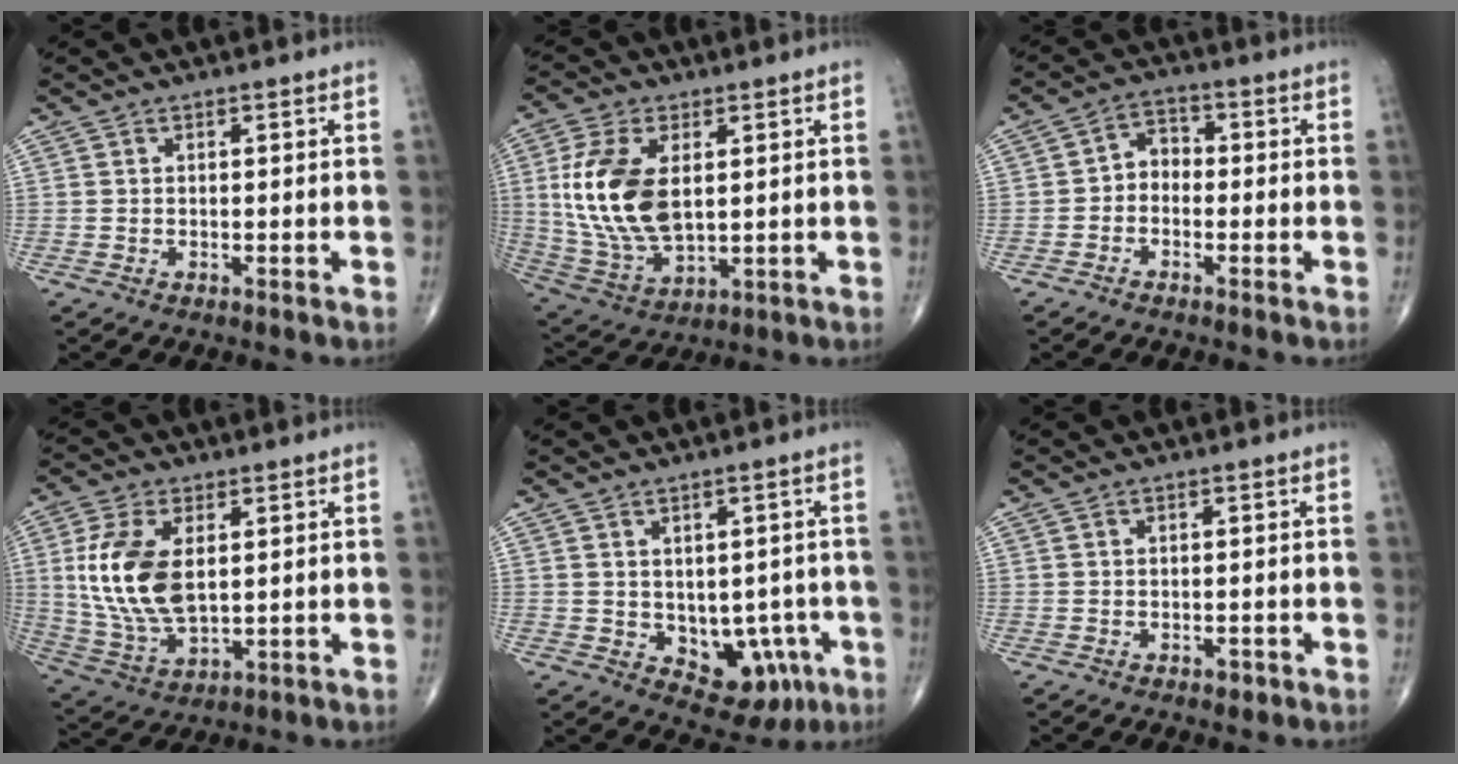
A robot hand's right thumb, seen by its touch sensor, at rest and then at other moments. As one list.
[{"total": 15.8, "force": [2.5, 8.8, 12.9], "torque": [-0.263, -0.013, 0.058]}, {"total": 4.2, "force": [-1.2, 3.3, 2.3], "torque": [-0.015, 0.024, -0.037]}, {"total": 14.2, "force": [2.4, 7.7, 11.7], "torque": [-0.242, -0.012, 0.056]}, {"total": 9.4, "force": [-2.0, 6.6, 6.4], "torque": [-0.039, 0.007, -0.009]}, {"total": 1.4, "force": [-0.7, 0.9, 0.8], "torque": [-0.008, 0.000, -0.008]}]